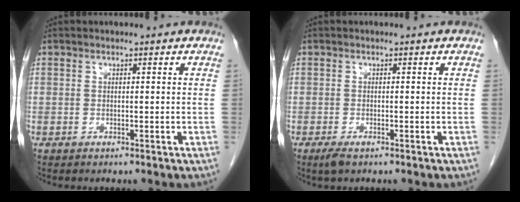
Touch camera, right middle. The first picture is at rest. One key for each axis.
{"total": 1.7, "fx": -1.1, "fy": 0.5, "fz": 1.3, "tx": -0.028, "ty": -0.004, "tz": -0.018}